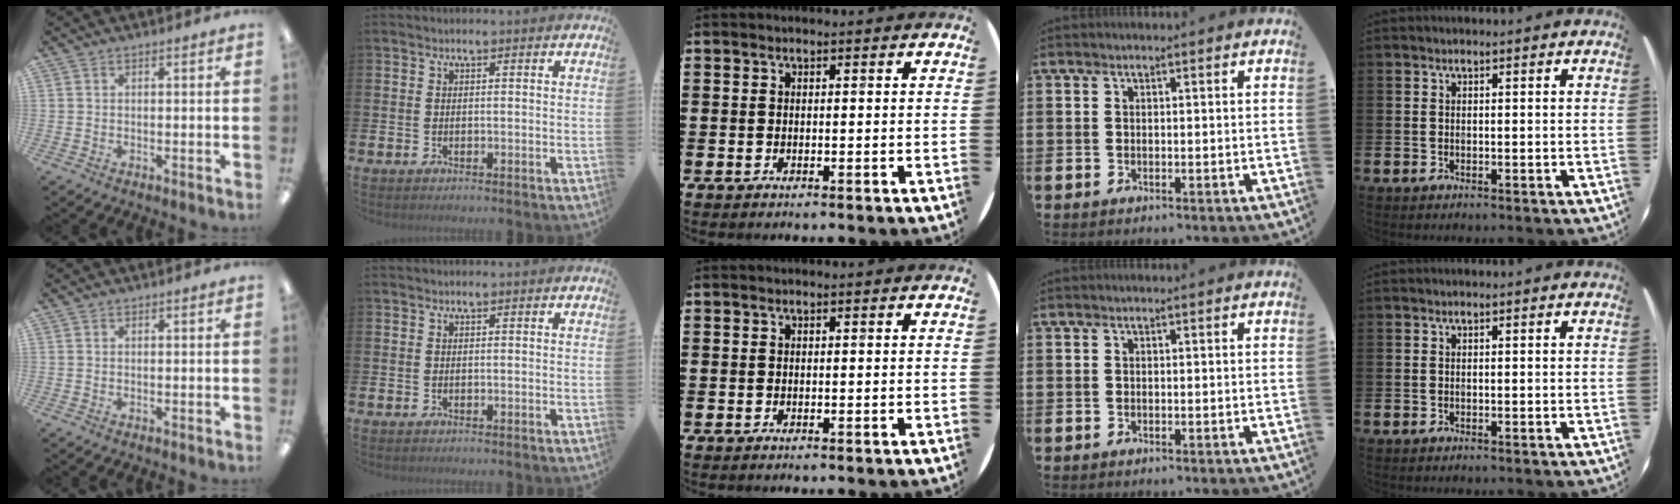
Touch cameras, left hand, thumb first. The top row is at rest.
{}